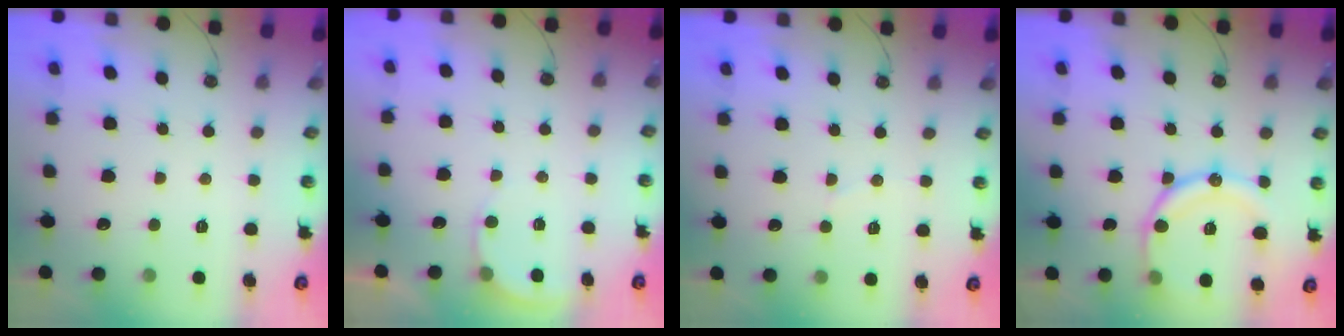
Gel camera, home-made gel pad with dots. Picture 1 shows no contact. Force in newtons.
{"total": 3.4, "press": 3.4, "slide": 0.2}
{"total": 3.0, "press": 3.0, "slide": 0.3}
{"total": 15.4, "press": 15.4, "slide": 0.7}